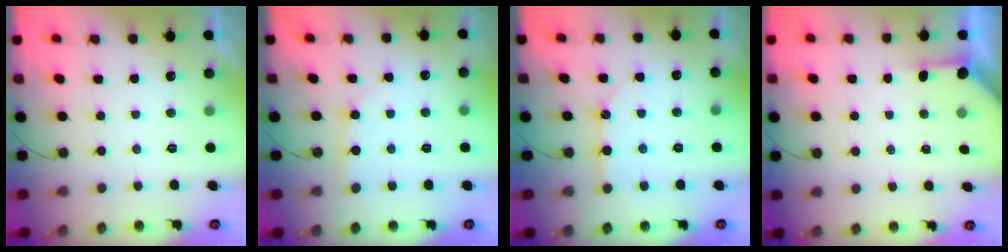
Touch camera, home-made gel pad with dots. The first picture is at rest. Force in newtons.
{"total": 2.6, "press": 2.6, "slide": 0.2}
{"total": 9.1, "press": 9.1, "slide": 0.9}
{"total": 2.4, "press": 2.4, "slide": 0.4}